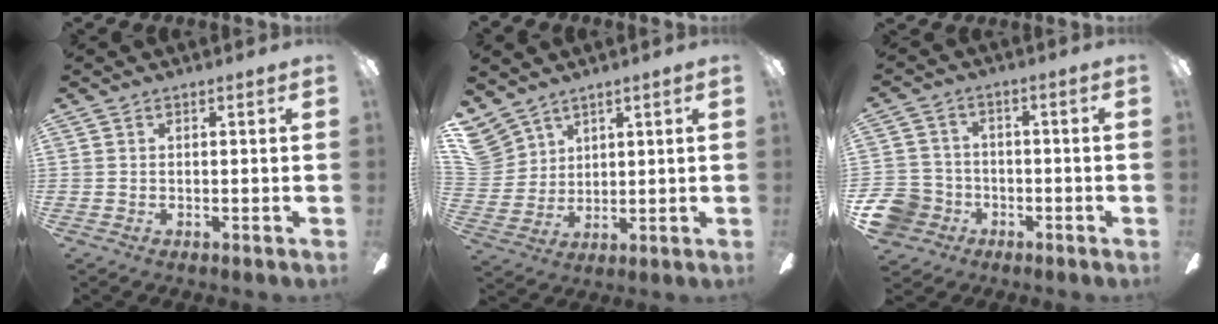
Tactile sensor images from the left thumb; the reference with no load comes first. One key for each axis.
{"total": 8.6, "fx": 6.5, "fy": 5.6, "fz": 1.2, "tx": -0.044, "ty": -0.029, "tz": 0.130}
{"total": 8.9, "fx": -3.8, "fy": 7.5, "fz": 2.8, "tx": -0.090, "ty": 0.031, "tz": -0.071}